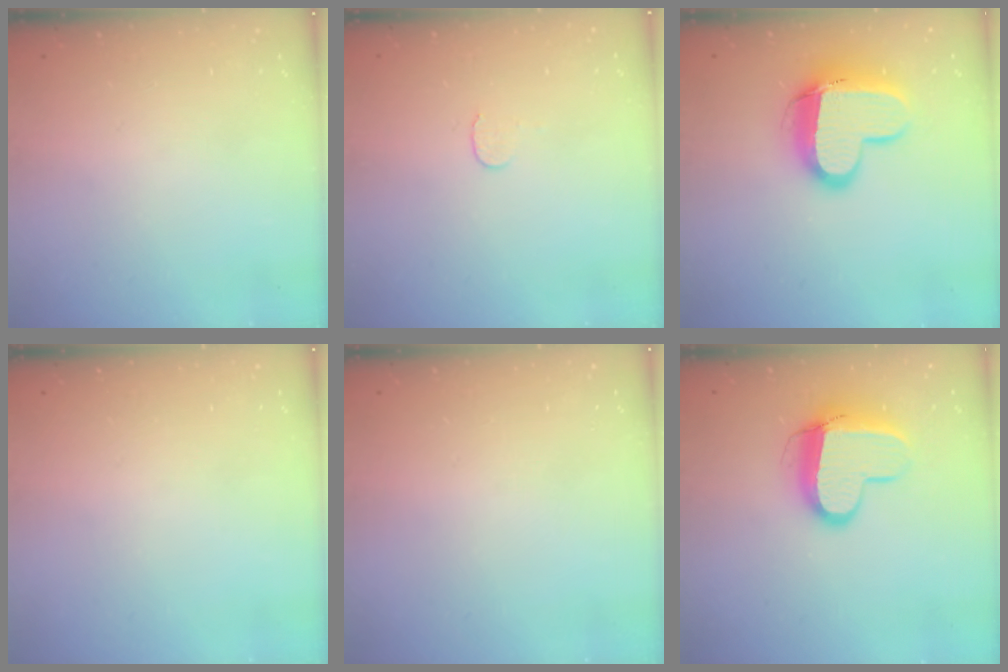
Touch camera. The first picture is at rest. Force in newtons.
{"total": 3.8, "press": 3.8, "slide": 0.3}
{"total": 13.5, "press": 13.5, "slide": 1.4}
{"total": 0.0}
{"total": 0.0}
{"total": 11.2, "press": 11.2, "slide": 0.9}